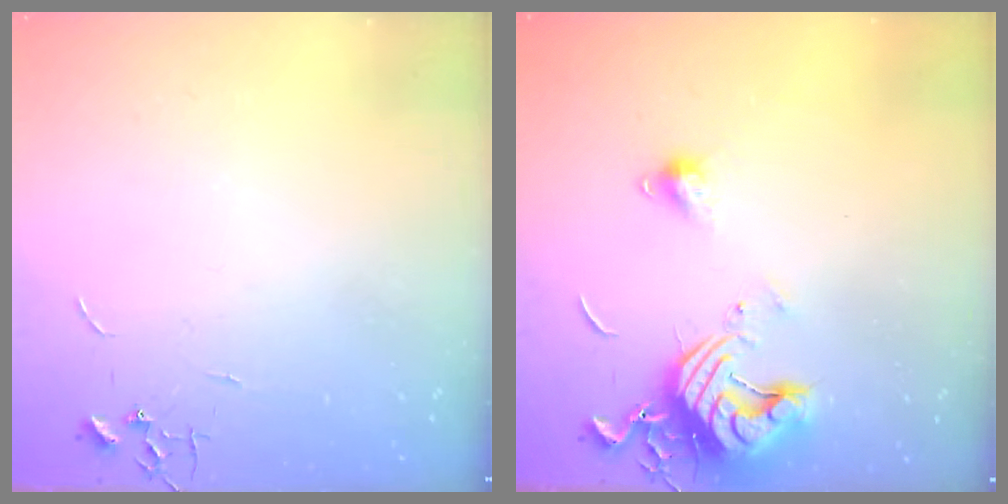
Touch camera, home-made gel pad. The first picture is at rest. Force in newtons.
{"total": 13.4, "press": 13.3, "slide": 1.4}